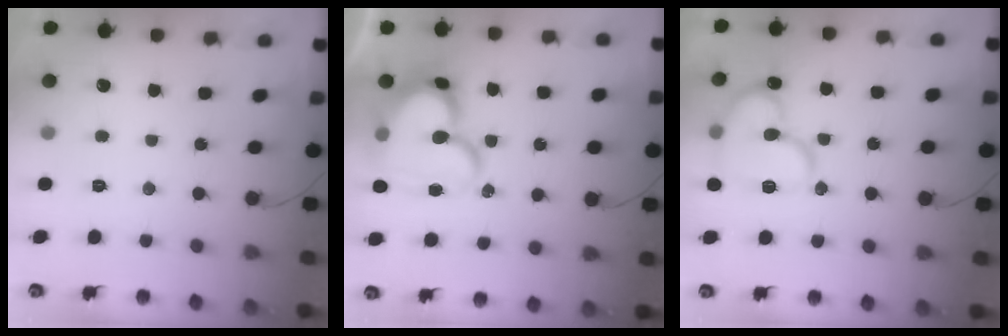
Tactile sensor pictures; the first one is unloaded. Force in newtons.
{"total": 21.0, "press": 20.9, "slide": 2.2}
{"total": 15.0, "press": 14.8, "slide": 2.2}